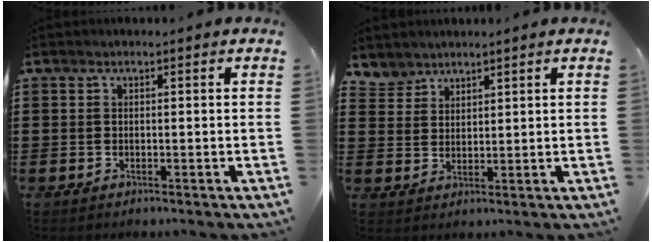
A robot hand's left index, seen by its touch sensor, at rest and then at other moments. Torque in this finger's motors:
{"motor_torque": [0.12, 0.02, -0.05, -0.01]}